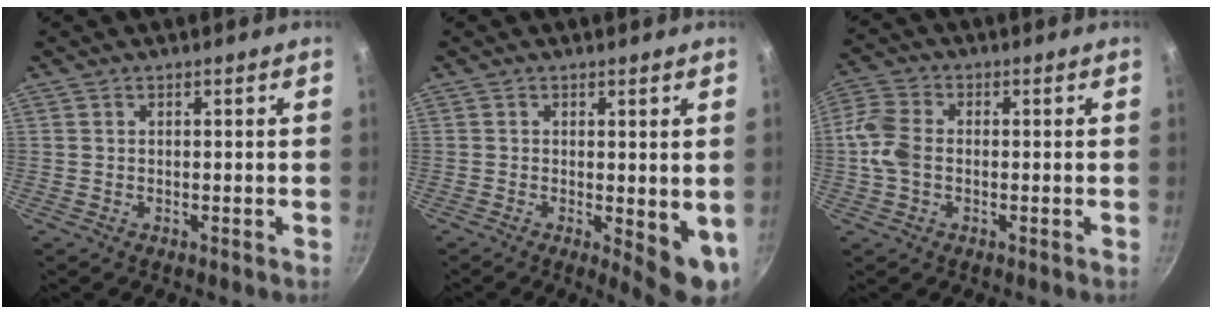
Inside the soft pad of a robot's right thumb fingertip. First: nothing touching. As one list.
[{"total": 6.8, "force": [-0.5, 2.5, 6.3], "torque": [-0.072, -0.012, -0.001]}, {"total": 6.9, "force": [-0.6, 4.9, 4.9], "torque": [-0.101, 0.016, -0.027]}]